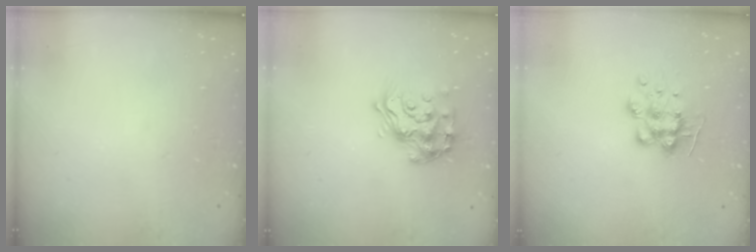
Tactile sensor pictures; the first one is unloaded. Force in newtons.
{"total": 16.3, "press": 16.3, "slide": 1.0}
{"total": 9.4, "press": 9.4, "slide": 0.6}